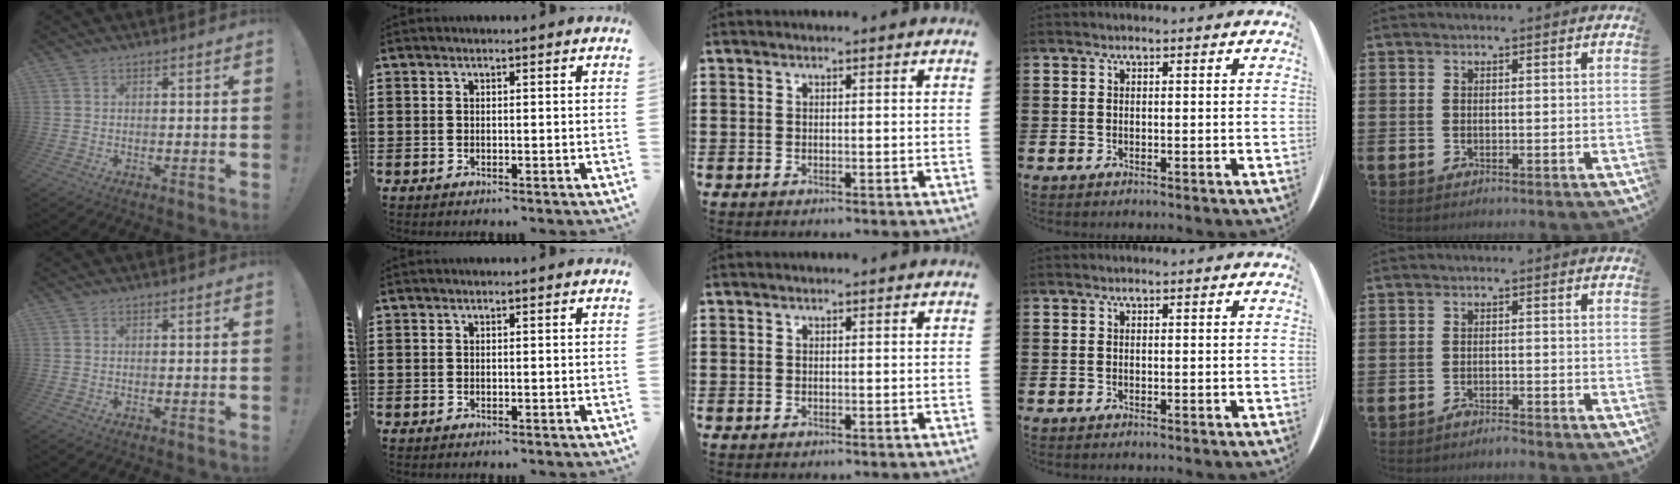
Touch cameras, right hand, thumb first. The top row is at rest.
{"little": {"total": 1.5, "force": [-1.5, 0.0, 0.0], "torque": [-0.004, 0.003, -0.031]}}